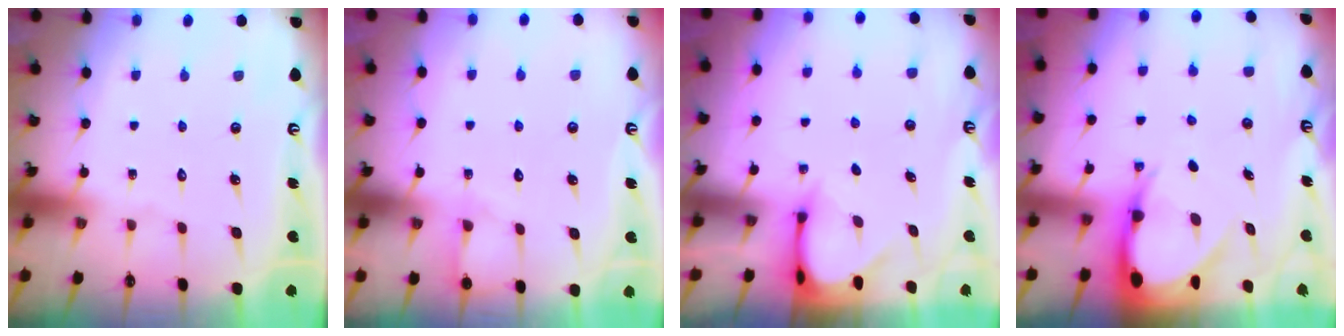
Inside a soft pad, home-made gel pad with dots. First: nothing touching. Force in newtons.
{"total": 5.4, "press": 5.4, "slide": 0.6}
{"total": 3.3, "press": 3.3, "slide": 0.3}
{"total": 7.5, "press": 7.4, "slide": 0.9}